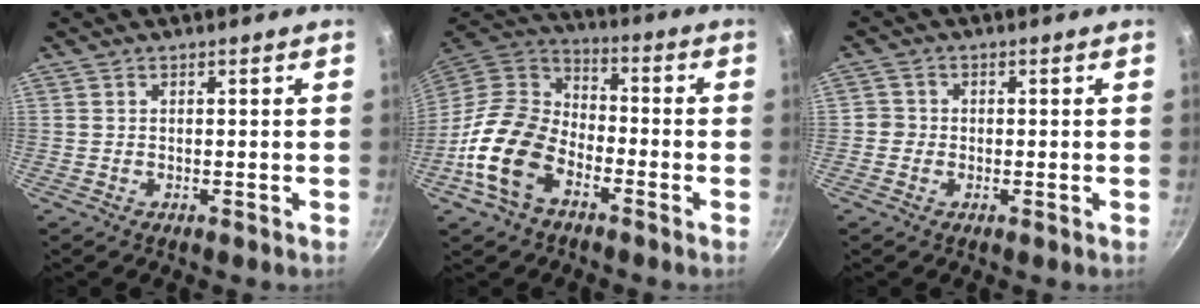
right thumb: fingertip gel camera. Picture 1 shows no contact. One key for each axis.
{"total": 16.3, "fx": -7.0, "fy": 10.7, "fz": 10.1, "tx": -0.170, "ty": 0.049, "tz": -0.151}
{"total": 2.2, "fx": -0.5, "fy": 2.1, "fz": 0.3, "tx": 0.007, "ty": 0.007, "tz": -0.012}